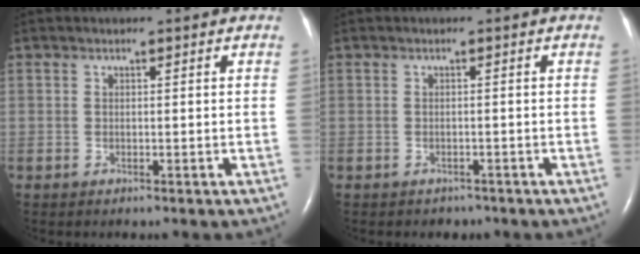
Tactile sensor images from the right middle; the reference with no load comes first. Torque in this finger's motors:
{"motor_torque": [-0.05, 0.05, -0.05, -0.01]}